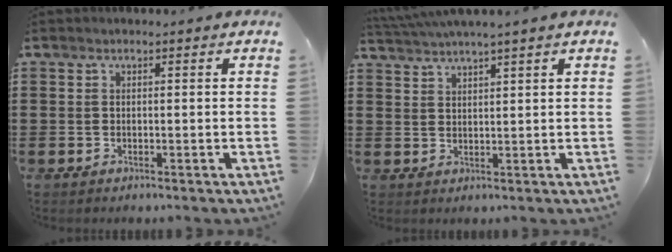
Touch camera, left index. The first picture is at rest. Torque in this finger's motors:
{"motor_torque": [1.22, -0.92, 0.34, 0.18]}